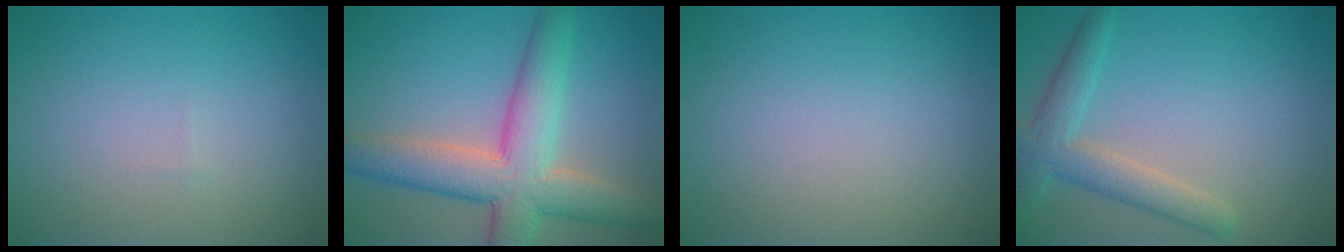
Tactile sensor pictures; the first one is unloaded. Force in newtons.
{"total": 8.5, "press": 8.5, "slide": 0.5}
{"total": 0.0}
{"total": 3.8, "press": 3.8, "slide": 0.2}